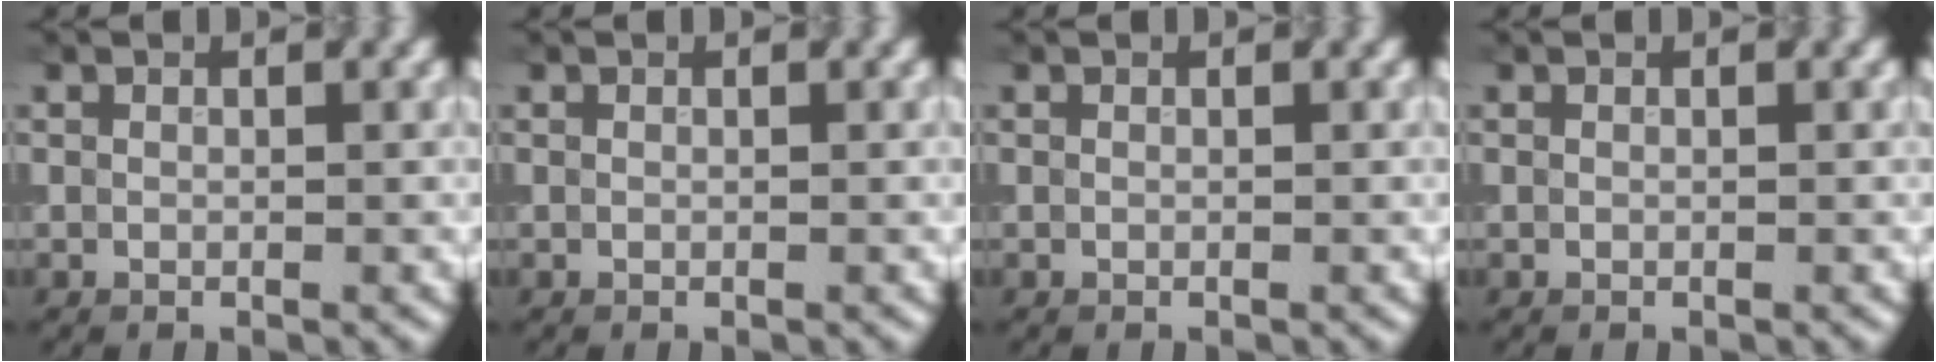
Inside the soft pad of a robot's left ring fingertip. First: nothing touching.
{"total": 0.0}
{"total": 0.0}
{"total": 0.0}